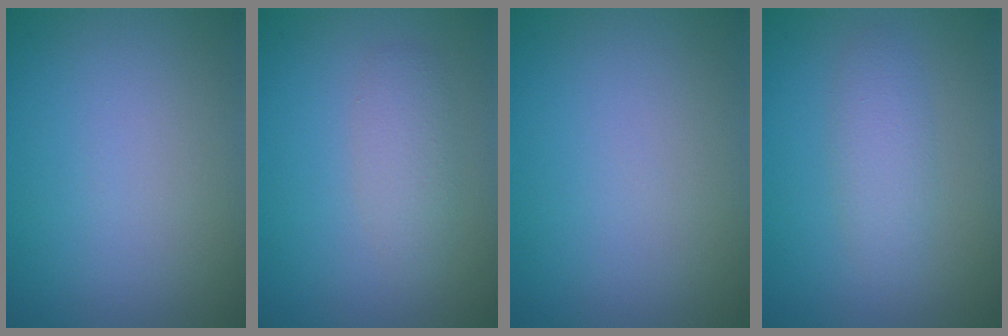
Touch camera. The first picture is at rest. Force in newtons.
{"total": 2.3, "press": 2.3, "slide": 0.1}
{"total": 0.0}
{"total": 2.3, "press": 2.3, "slide": 0.0}